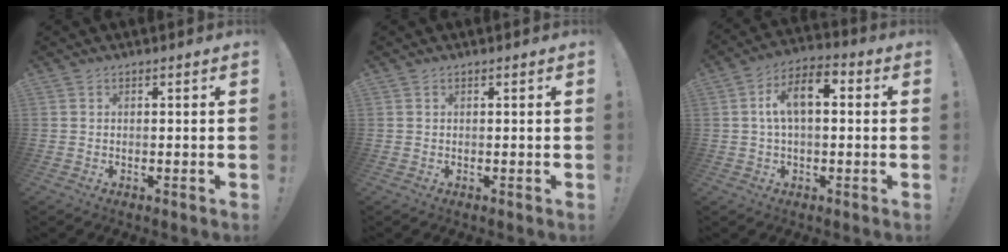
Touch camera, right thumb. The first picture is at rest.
{"total": 0.0}
{"total": 9.9, "force": [1.4, 5.1, 8.4], "torque": [-0.134, 0.012, 0.026]}